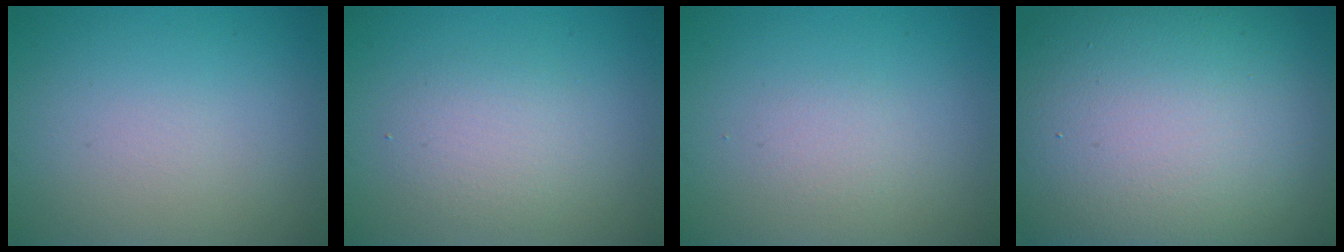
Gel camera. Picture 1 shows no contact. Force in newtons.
{"total": 2.2, "press": 2.2, "slide": 0.2}
{"total": 1.1, "press": 1.1, "slide": 0.0}
{"total": 20.3, "press": 20.3, "slide": 1.1}